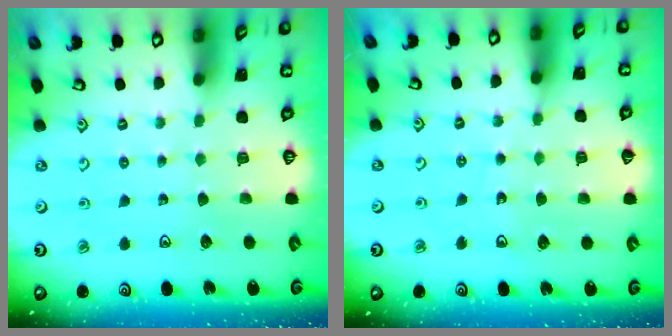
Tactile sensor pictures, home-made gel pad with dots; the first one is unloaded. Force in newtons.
{"total": 5.4, "press": 5.1, "slide": 1.7}